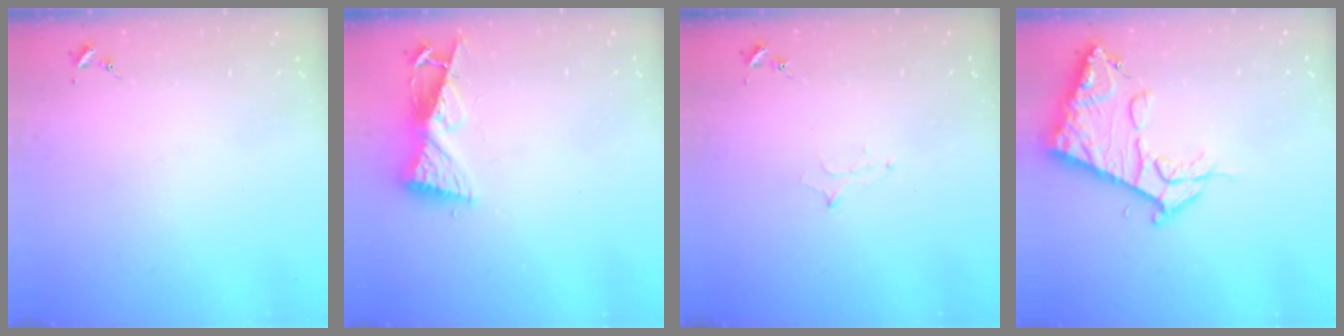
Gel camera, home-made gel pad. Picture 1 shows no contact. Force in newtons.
{"total": 8.2, "press": 8.2, "slide": 0.7}
{"total": 5.8, "press": 5.7, "slide": 0.6}
{"total": 15.7, "press": 15.6, "slide": 1.7}